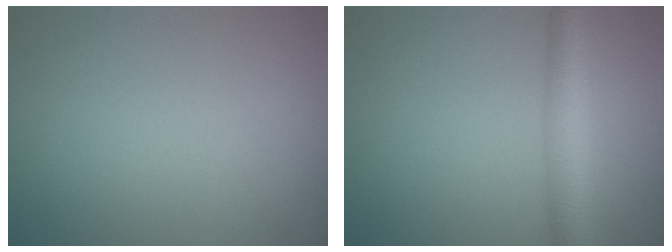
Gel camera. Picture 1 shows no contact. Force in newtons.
{"total": 3.9, "press": 3.9, "slide": 0.1}